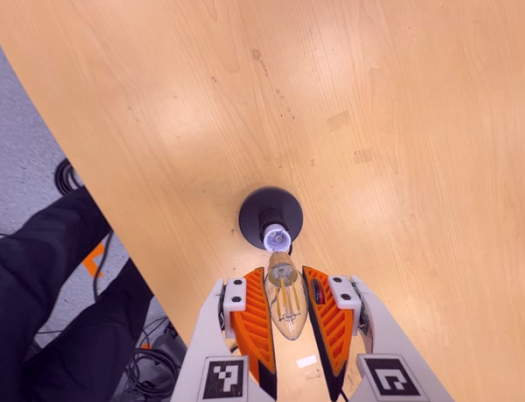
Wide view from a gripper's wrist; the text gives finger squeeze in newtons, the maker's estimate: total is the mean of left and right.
{"total": 13.8, "left": 14.1, "right": 13.5}